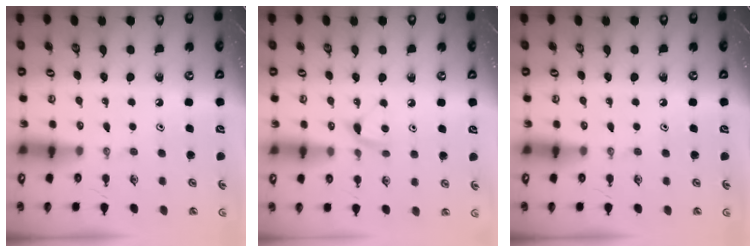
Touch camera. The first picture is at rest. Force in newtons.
{"total": 5.3, "press": 5.3, "slide": 0.7}
{"total": 0.0}